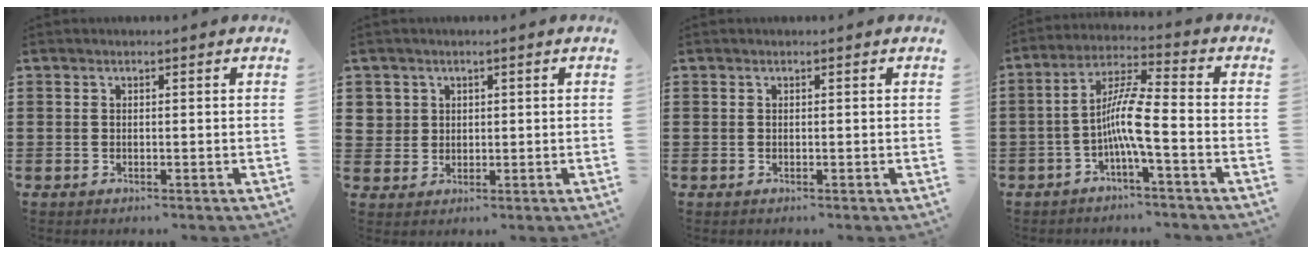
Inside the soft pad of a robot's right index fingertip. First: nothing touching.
{"total": 2.8, "force": [1.0, 2.6, 0.2], "torque": [-0.017, 0.012, 0.019]}
{"total": 0.0}
{"total": 7.8, "force": [-2.7, 1.0, 7.3], "torque": [-0.147, -0.002, -0.055]}